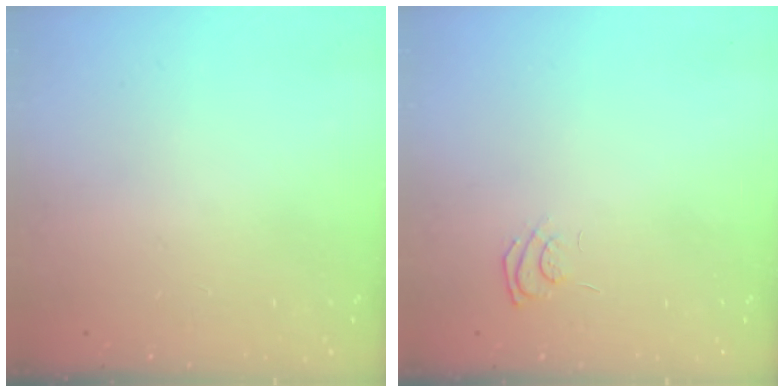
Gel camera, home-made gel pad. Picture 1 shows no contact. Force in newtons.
{"total": 6.1, "press": 5.9, "slide": 1.4}